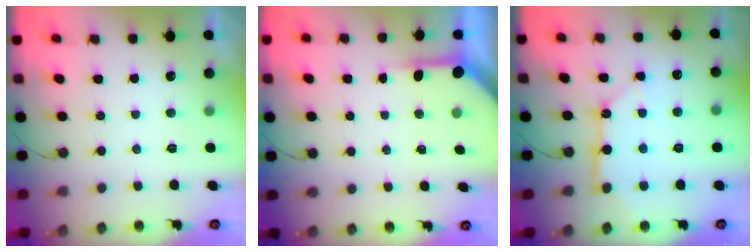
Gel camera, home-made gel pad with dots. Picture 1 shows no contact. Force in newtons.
{"total": 3.9, "press": 3.9, "slide": 0.4}
{"total": 11.0, "press": 10.9, "slide": 1.0}